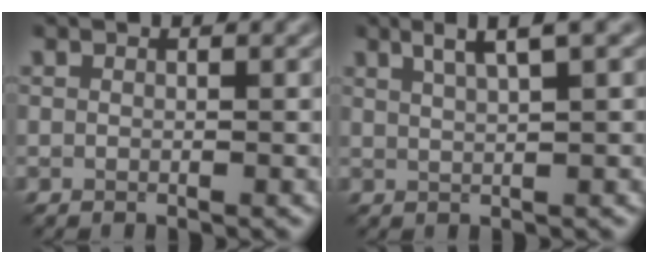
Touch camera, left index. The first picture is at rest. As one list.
[{"total": 3.3, "force": [1.9, 0.4, 2.7], "torque": [-0.033, 0.008, 0.033]}]